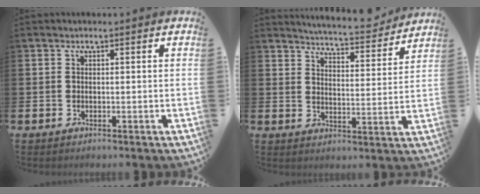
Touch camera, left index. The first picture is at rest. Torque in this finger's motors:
{"motor_torque": [0.98, -1.16, 0.15, 0.04]}